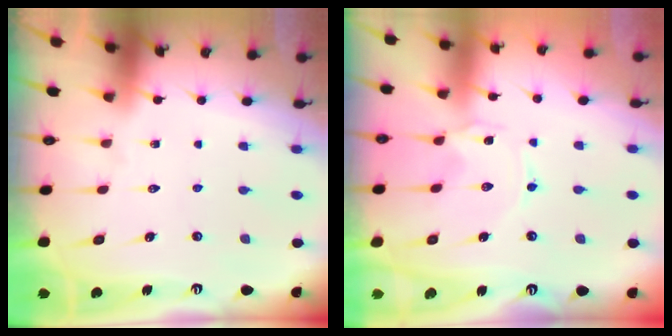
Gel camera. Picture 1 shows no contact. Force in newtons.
{"total": 0.0}